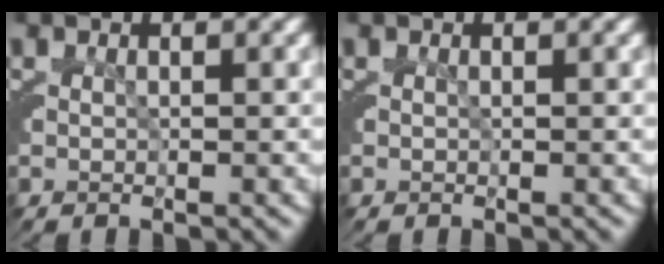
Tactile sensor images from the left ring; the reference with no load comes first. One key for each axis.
{"total": 0.0}